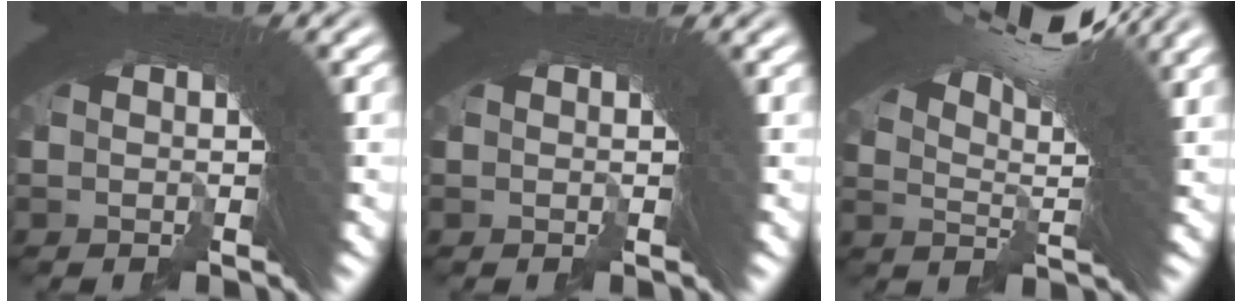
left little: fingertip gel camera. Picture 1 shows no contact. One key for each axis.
{"total": 0.7, "fx": 0.6, "fy": -0.3, "fz": 0.2, "tx": -0.003, "ty": 0.003, "tz": 0.010}
{"total": 8.8, "fx": 5.4, "fy": 1.4, "fz": 6.7, "tx": -0.092, "ty": 0.014, "tz": 0.083}